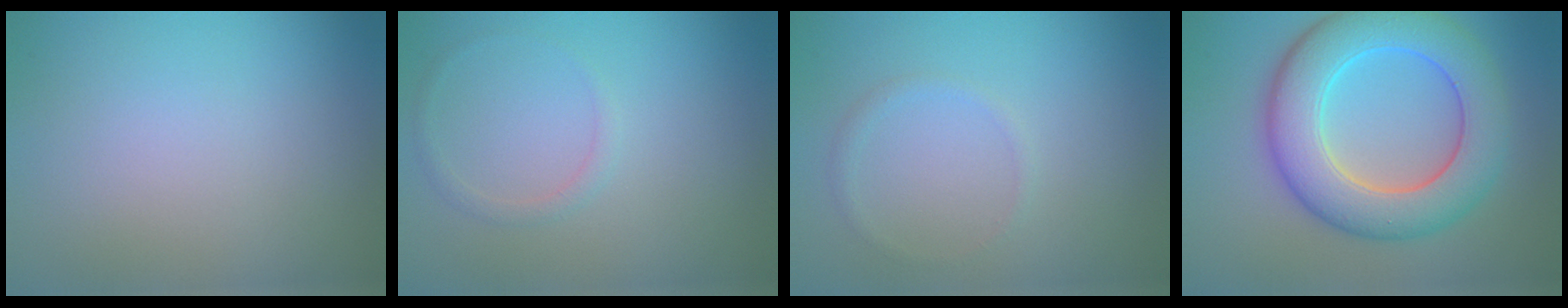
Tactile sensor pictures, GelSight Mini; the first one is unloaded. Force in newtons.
{"total": 0.9, "press": 0.9, "slide": 0.1}
{"total": 0.9, "press": 0.9, "slide": 0.1}
{"total": 9.2, "press": 9.2, "slide": 0.2}